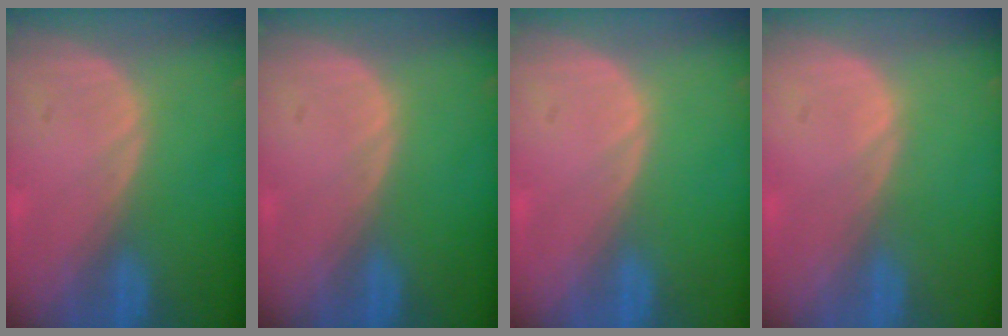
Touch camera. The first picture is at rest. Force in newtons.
{"total": 0.0}
{"total": 0.0}
{"total": 0.0}